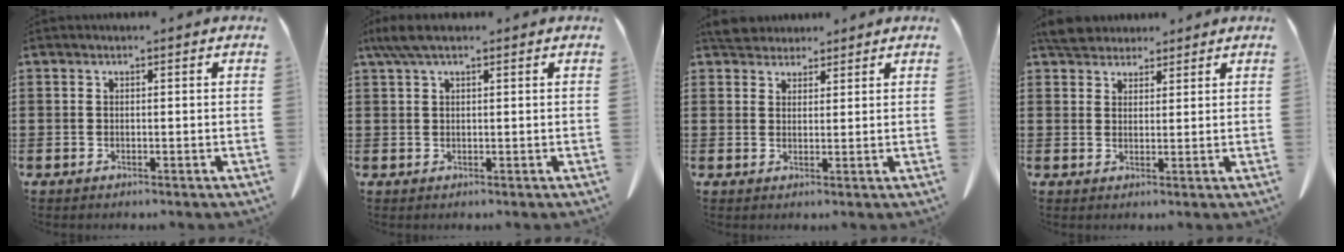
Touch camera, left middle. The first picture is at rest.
{"total": 3.4, "force": [1.9, 0.9, 2.7], "torque": [-0.057, 0.004, 0.034]}
{"total": 4.1, "force": [3.7, 1.5, 0.8], "torque": [-0.019, -0.003, 0.071]}
{"total": 4.4, "force": [4.0, 1.7, 0.9], "torque": [-0.024, -0.003, 0.075]}